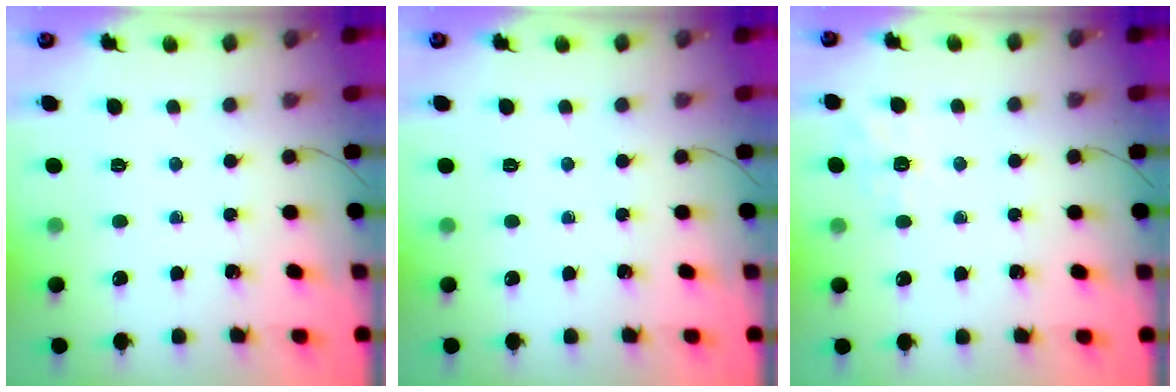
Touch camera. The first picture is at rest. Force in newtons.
{"total": 0.0}
{"total": 2.0, "press": 1.1, "slide": 1.6}